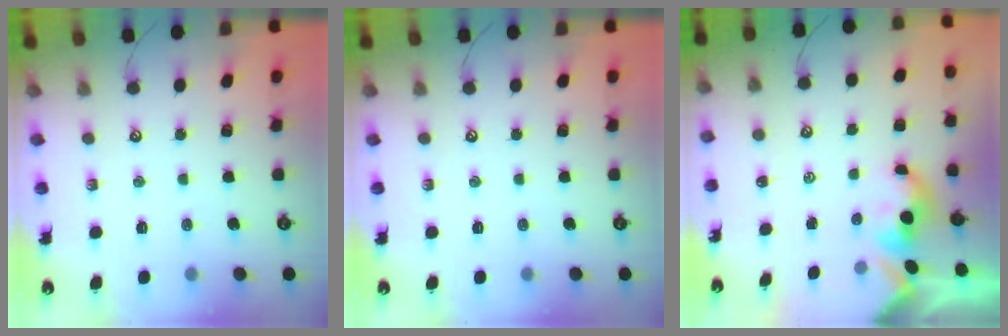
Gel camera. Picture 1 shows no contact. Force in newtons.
{"total": 0.0}
{"total": 1.5, "press": 1.5, "slide": 0.4}